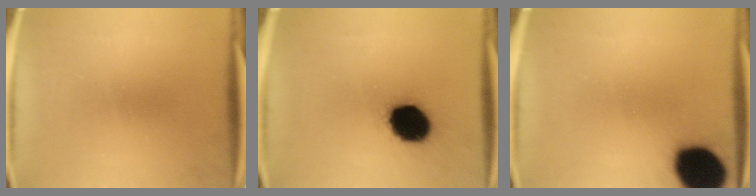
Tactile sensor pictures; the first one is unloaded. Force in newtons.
{"total": 15.6}
{"total": 18.7}